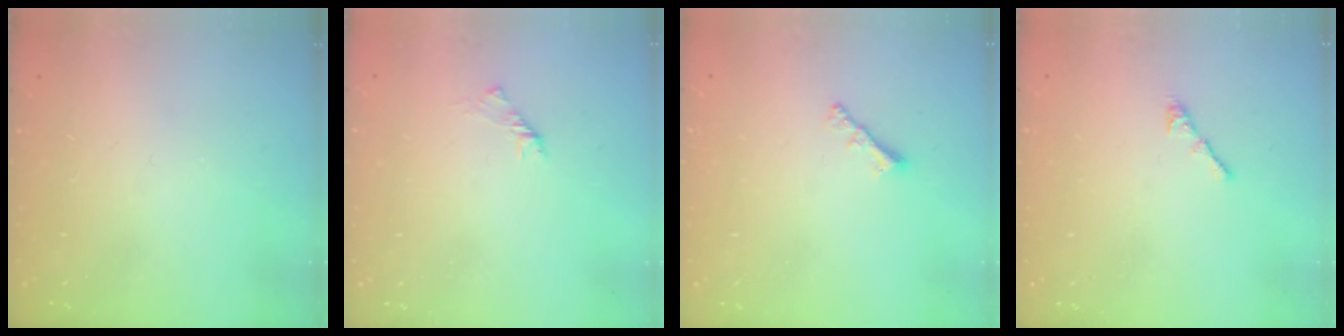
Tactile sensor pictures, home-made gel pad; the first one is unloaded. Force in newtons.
{"total": 2.0, "press": 1.9, "slide": 0.6}
{"total": 2.0, "press": 2.0, "slide": 0.5}
{"total": 0.6, "press": 0.4, "slide": 0.4}